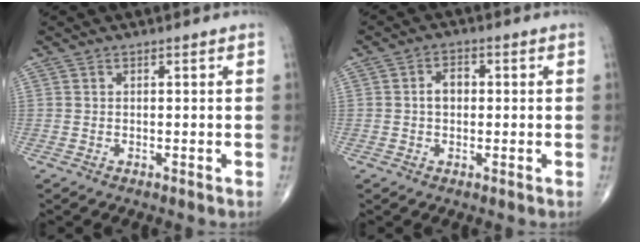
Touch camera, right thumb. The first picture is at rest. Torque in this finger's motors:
{"motor_torque": [0.71, 0.58, 0.47, 0.10, 0.03]}